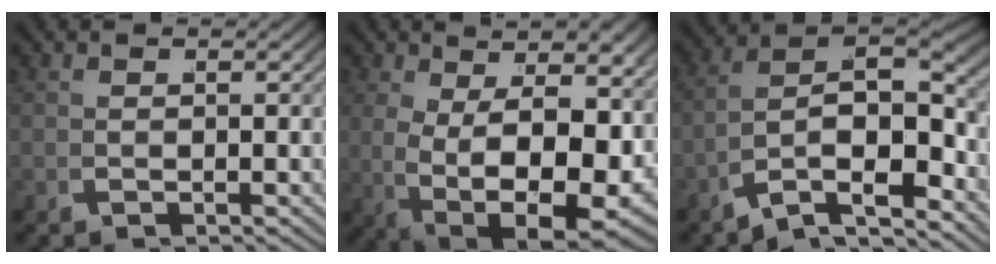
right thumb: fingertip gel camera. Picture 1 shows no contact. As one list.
[{"total": 11.9, "force": [-0.3, 6.9, 9.8], "torque": [-0.181, -0.049, 0.026]}, {"total": 13.2, "force": [-1.9, 9.3, 9.1], "torque": [-0.176, -0.044, -0.027]}]